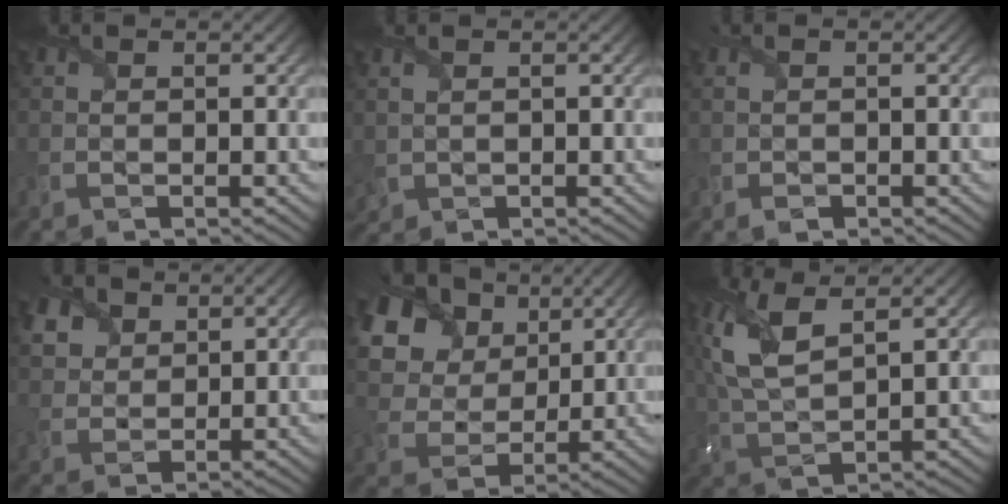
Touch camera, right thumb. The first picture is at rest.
{"total": 0.9, "force": [0.4, 0.7, 0.5], "torque": [-0.025, -0.002, 0.012]}
{"total": 0.7, "force": [-0.5, 0.4, 0.3], "torque": [-0.011, 0.001, -0.010]}
{"total": 5.0, "force": [2.9, 3.5, 2.1], "torque": [-0.083, 0.009, 0.050]}
{"total": 16.5, "force": [7.4, 11.8, 8.8], "torque": [-0.251, 0.052, 0.148]}
{"total": 9.9, "force": [3.9, 4.1, 8.2], "torque": [-0.222, 0.014, 0.073]}